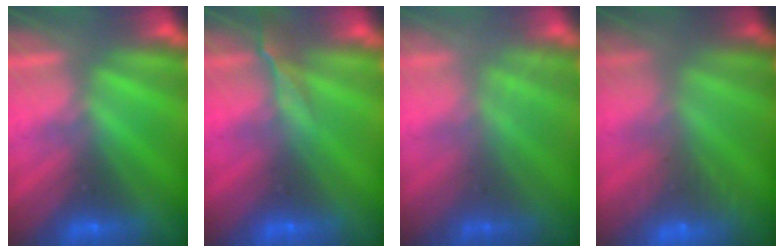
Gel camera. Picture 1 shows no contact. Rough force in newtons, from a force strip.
{"total": 2.5}
{"total": 2.3}
{"total": 6.4}